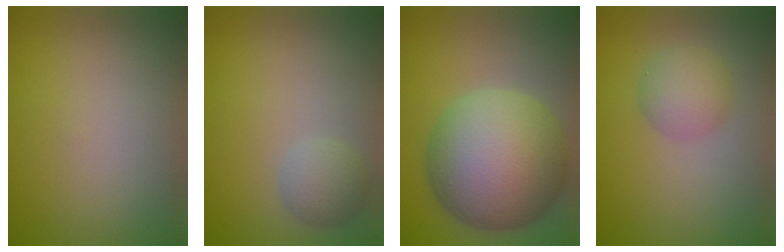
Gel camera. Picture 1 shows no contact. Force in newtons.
{"total": 2.2, "press": 2.2, "slide": 0.1}
{"total": 13.6, "press": 13.6, "slide": 0.4}
{"total": 2.9, "press": 2.9, "slide": 0.1}